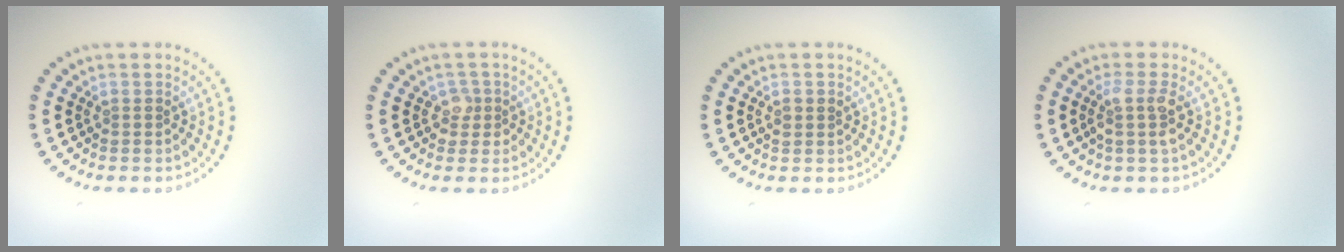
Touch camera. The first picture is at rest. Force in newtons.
{"total": 1.6, "press": 1.3, "slide": 0.8}
{"total": 1.0, "press": 1.0, "slide": 0.1}
{"total": 2.1, "press": 1.6, "slide": 1.4}